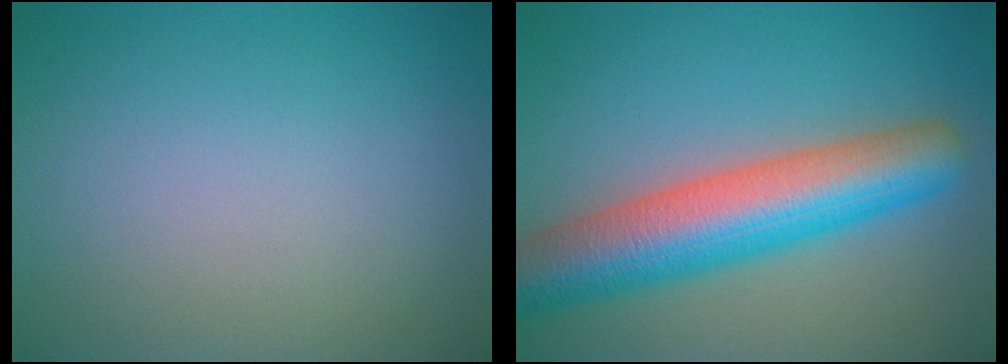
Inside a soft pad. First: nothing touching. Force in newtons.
{"total": 9.6, "press": 9.6, "slide": 0.3}